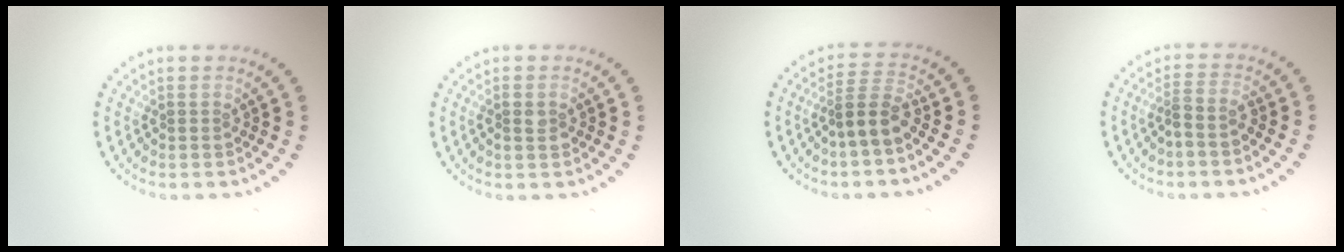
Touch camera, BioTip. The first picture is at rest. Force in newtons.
{"total": 1.4, "press": 1.3, "slide": 0.4}
{"total": 2.9, "press": 2.2, "slide": 1.8}
{"total": 1.9, "press": 1.5, "slide": 1.2}